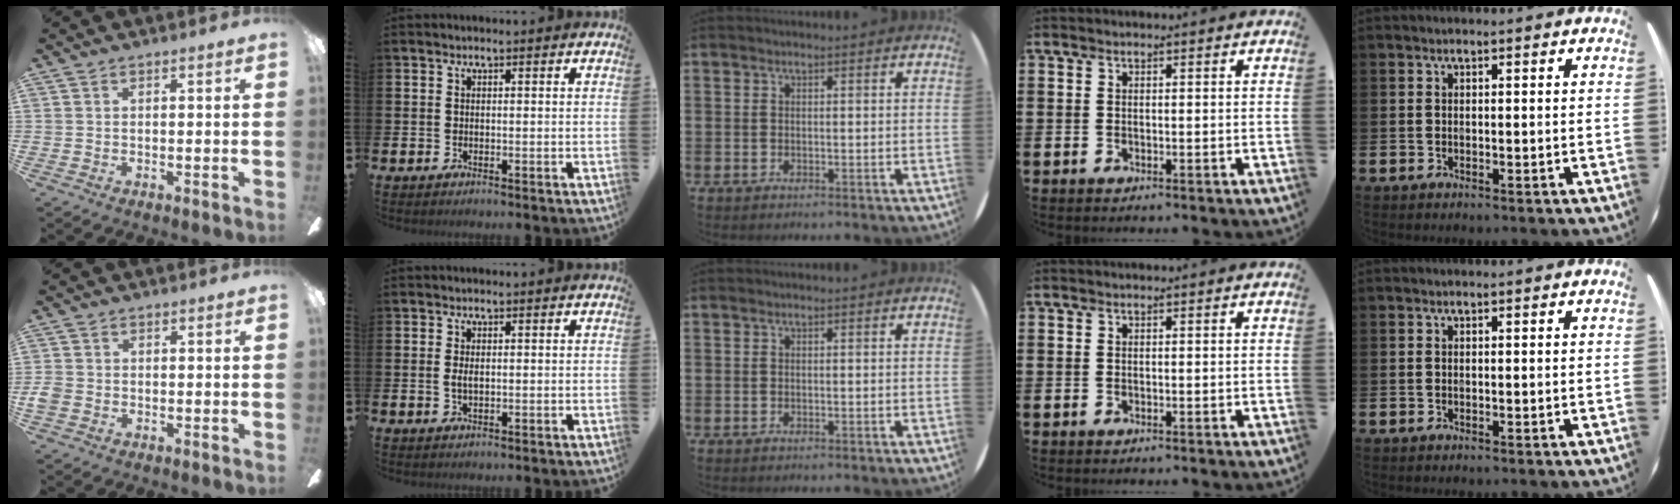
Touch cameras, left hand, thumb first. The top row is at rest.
{"thumb": {"total": 2.5, "force": [-0.8, 2.0, 1.3], "torque": [-0.019, 0.007, -0.013]}, "index": {"total": 1.4, "force": [0.1, 0.7, 1.2], "torque": [-0.023, 0.004, -0.001]}}